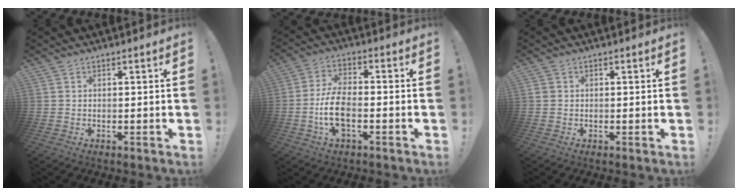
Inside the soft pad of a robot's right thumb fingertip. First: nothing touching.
{"total": 10.6, "force": [-3.3, 4.9, 8.8], "torque": [-0.186, 0.003, -0.059]}
{"total": 1.1, "force": [0.2, 1.0, 0.2], "torque": [-0.012, 0.007, 0.005]}